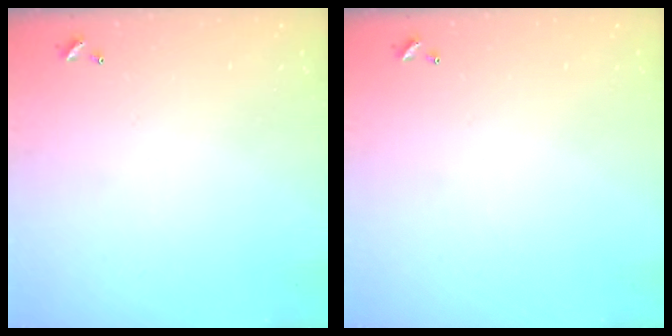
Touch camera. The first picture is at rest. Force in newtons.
{"total": 0.0}